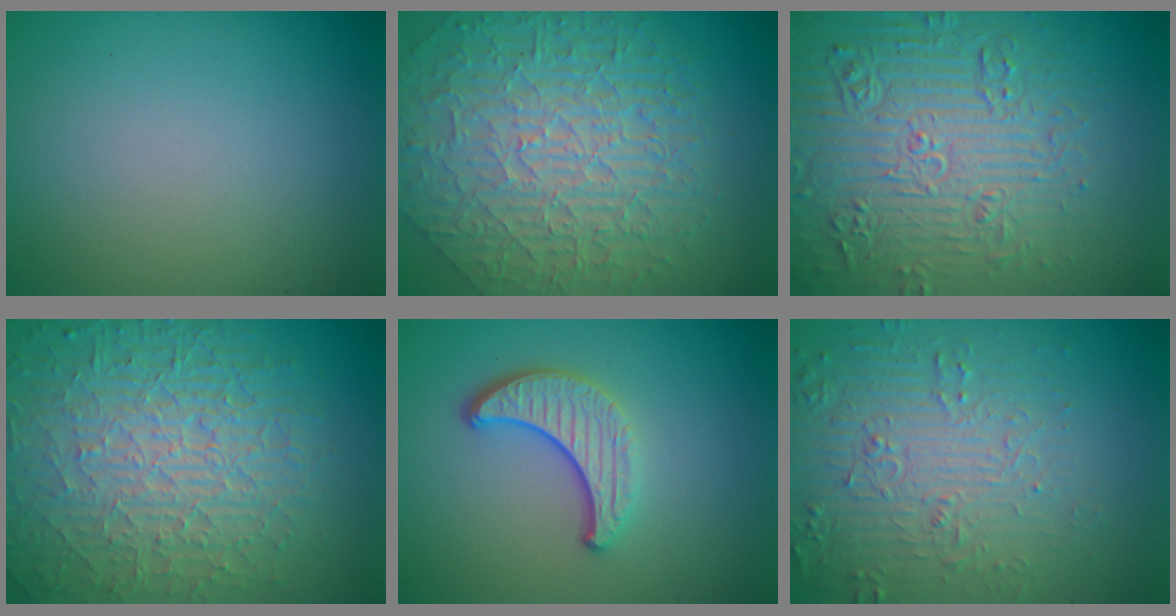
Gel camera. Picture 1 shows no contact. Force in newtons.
{"total": 9.6, "press": 7.0, "slide": 6.5}
{"total": 8.1, "press": 7.8, "slide": 1.9}
{"total": 10.3, "press": 6.8, "slide": 7.7}
{"total": 4.0, "press": 2.9, "slide": 2.7}
{"total": 4.4, "press": 4.4, "slide": 0.6}